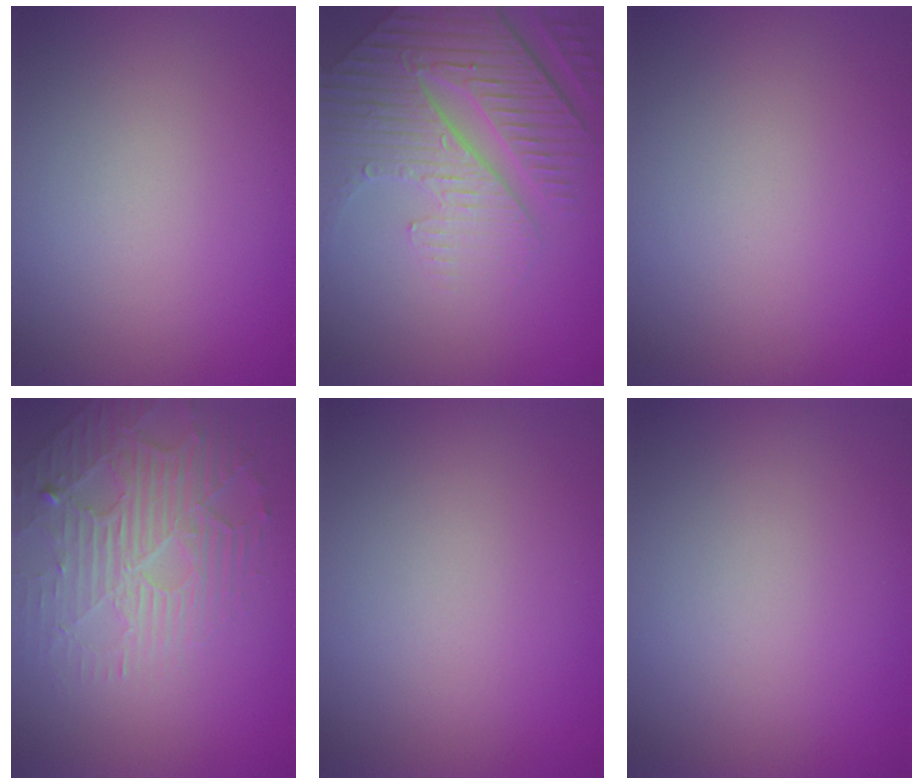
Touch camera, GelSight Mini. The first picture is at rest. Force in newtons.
{"total": 8.0, "press": 5.8, "slide": 5.5}
{"total": 0.0}
{"total": 3.5, "press": 3.1, "slide": 1.6}
{"total": 0.0}
{"total": 0.0}